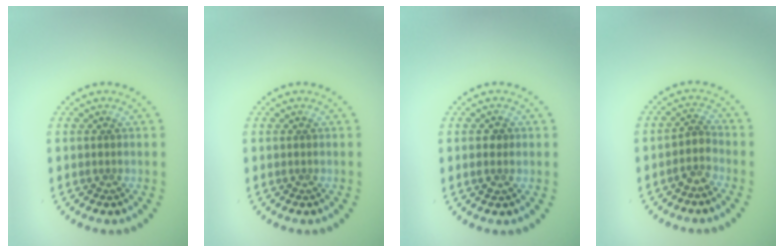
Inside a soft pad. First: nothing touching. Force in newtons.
{"total": 0.0}
{"total": 1.2, "press": 1.2, "slide": 0.0}
{"total": 1.9, "press": 1.3, "slide": 1.4}